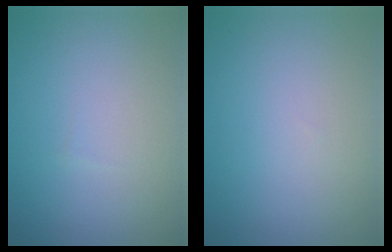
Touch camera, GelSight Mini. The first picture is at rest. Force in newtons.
{"total": 0.0}